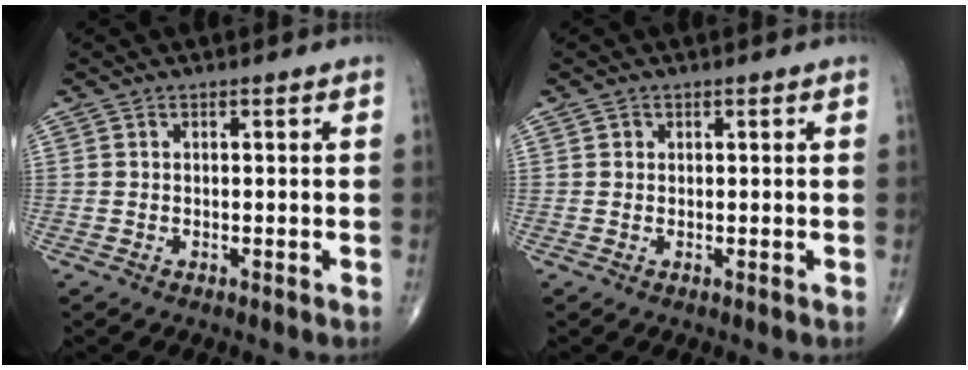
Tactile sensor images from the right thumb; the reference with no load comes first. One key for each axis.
{"total": 0.7, "fx": 0.2, "fy": 0.6, "fz": 0.1, "tx": 0.003, "ty": 0.001, "tz": 0.003}